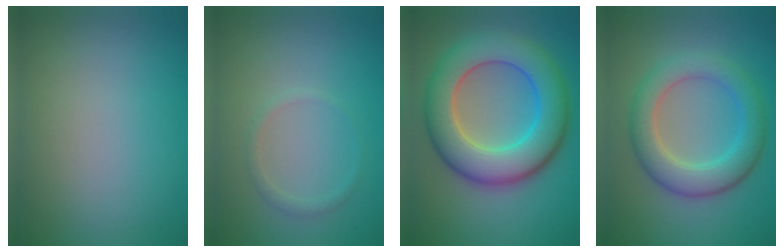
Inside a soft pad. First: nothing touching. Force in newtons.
{"total": 1.0, "press": 1.0, "slide": 0.1}
{"total": 9.6, "press": 9.6, "slide": 0.6}
{"total": 5.4, "press": 5.4, "slide": 0.1}